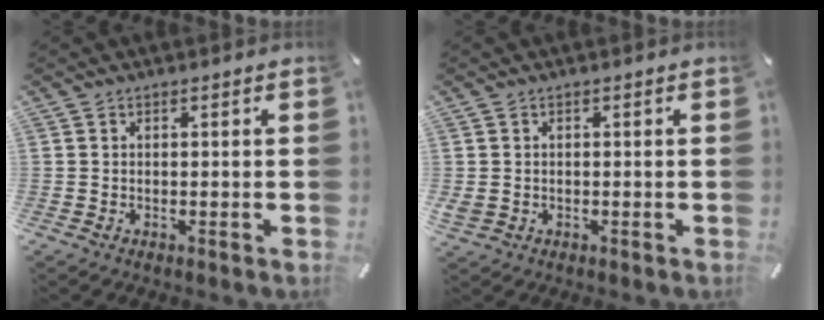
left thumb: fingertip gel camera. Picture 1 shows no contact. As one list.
[{"total": 1.8, "force": [-0.2, 1.6, 0.8], "torque": [-0.021, 0.001, -0.007]}]